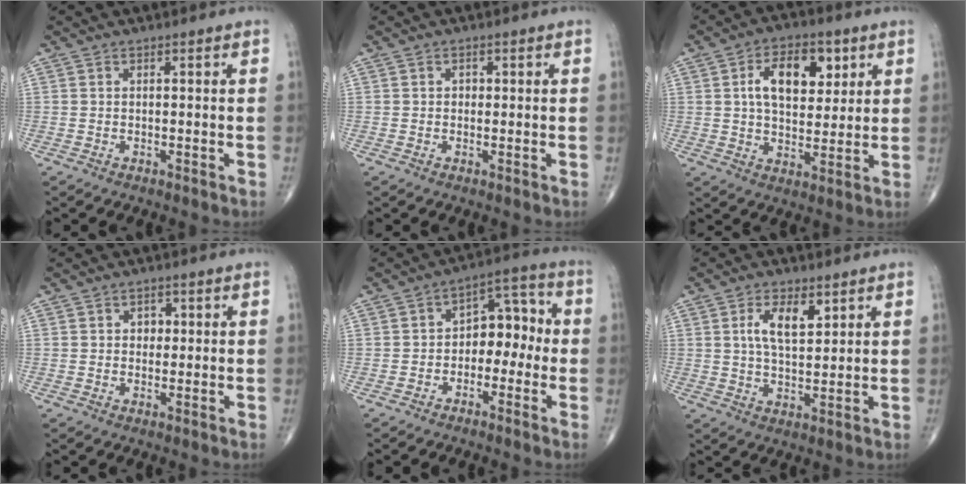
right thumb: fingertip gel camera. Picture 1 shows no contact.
{"total": 1.1, "force": [0.1, 0.9, 0.6], "torque": [0.000, 0.003, -0.001]}
{"total": 12.4, "force": [3.9, 7.2, 9.3], "torque": [-0.113, -0.006, 0.063]}
{"total": 2.5, "force": [0.5, 2.0, 1.4], "torque": [-0.001, 0.003, 0.003]}
{"total": 8.8, "force": [-1.4, 5.9, 6.4], "torque": [-0.050, 0.043, -0.038]}
{"total": 7.1, "force": [2.8, 3.3, 5.6], "torque": [-0.089, -0.013, 0.052]}